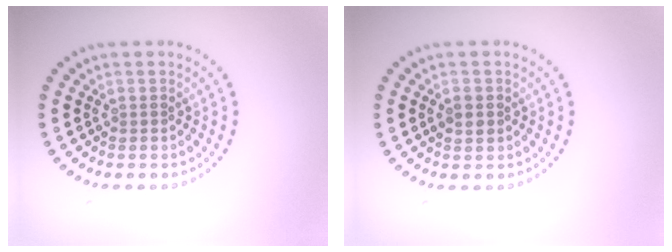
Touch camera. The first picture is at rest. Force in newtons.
{"total": 1.1, "press": 1.1, "slide": 0.1}